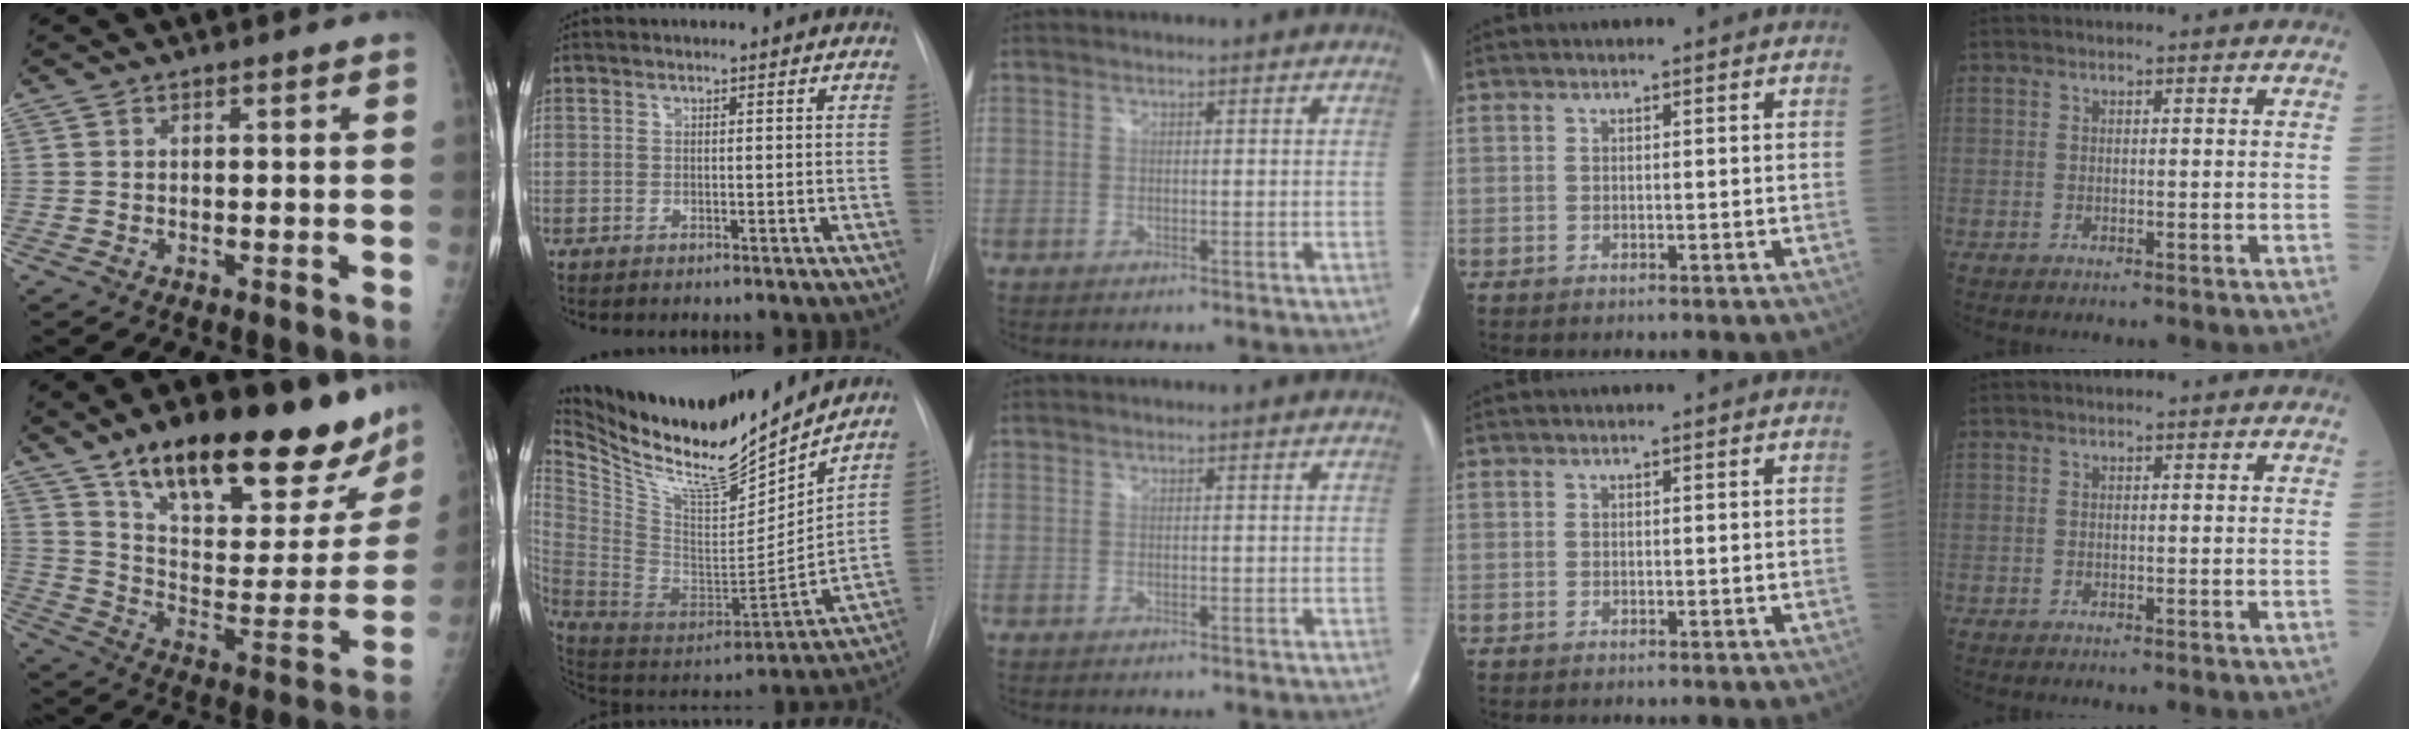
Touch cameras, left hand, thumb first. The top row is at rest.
{"thumb": {"total": 30.0, "force": [21.4, 9.5, 18.7], "torque": [-0.242, -0.072, 0.325]}, "index": {"total": 21.9, "force": [19.3, 3.2, 9.9], "torque": [-0.189, -0.037, 0.332]}}